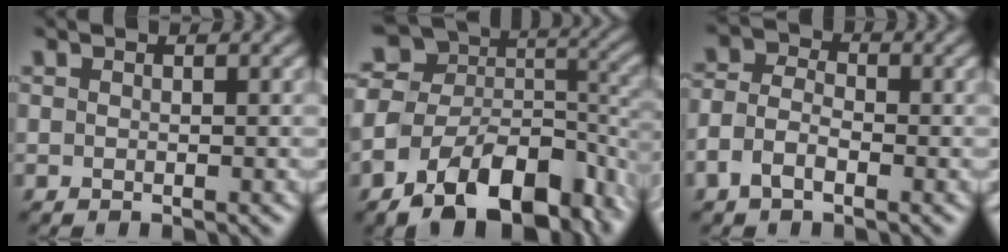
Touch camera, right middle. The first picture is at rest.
{"total": 15.5, "force": [-6.9, 9.2, 10.3], "torque": [-0.191, -0.028, -0.071]}
{"total": 3.0, "force": [-1.5, 1.9, 1.9], "torque": [-0.041, 0.005, -0.036]}